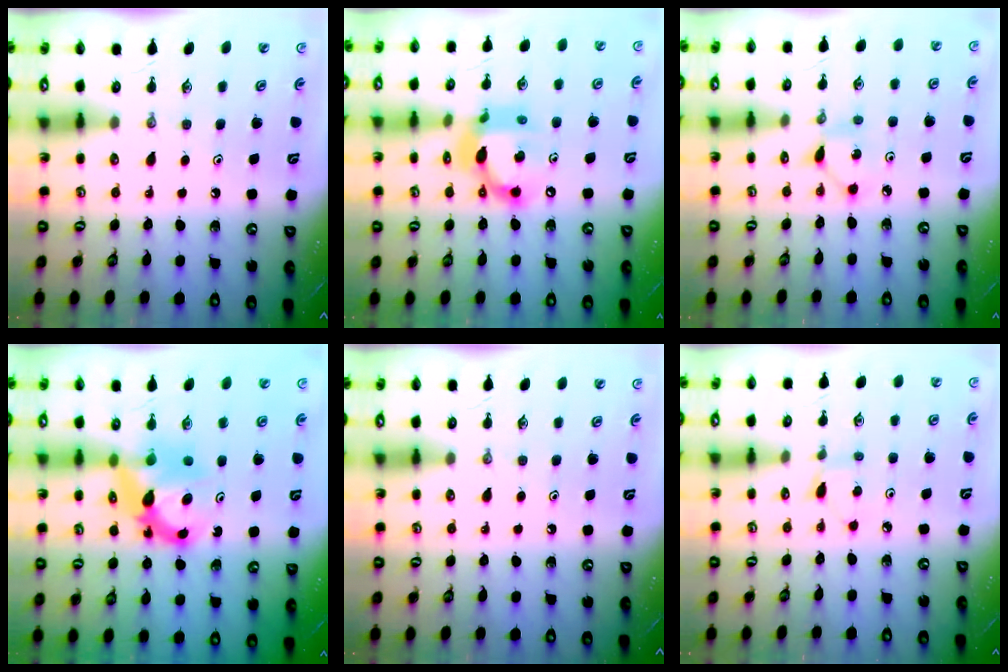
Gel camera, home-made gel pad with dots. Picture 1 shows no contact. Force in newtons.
{"total": 13.9, "press": 13.9, "slide": 0.7}
{"total": 3.5, "press": 3.5, "slide": 0.2}
{"total": 7.6, "press": 7.6, "slide": 0.7}
{"total": 0.0}
{"total": 1.9, "press": 1.9, "slide": 0.3}